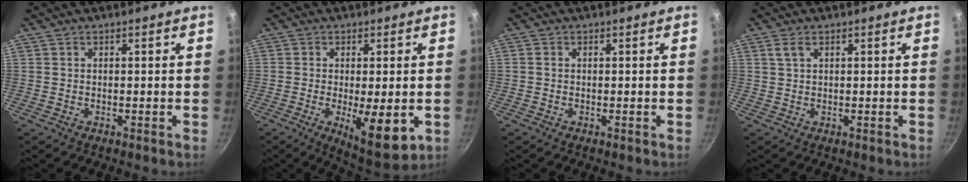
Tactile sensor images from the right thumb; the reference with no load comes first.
{"total": 10.2, "force": [-2.2, 3.3, 9.5], "torque": [-0.135, -0.010, -0.019]}
{"total": 0.6, "force": [0.0, 0.5, 0.3], "torque": [-0.004, 0.003, -0.002]}
{"total": 1.7, "force": [0.9, 0.7, 1.2], "torque": [-0.025, 0.000, 0.019]}